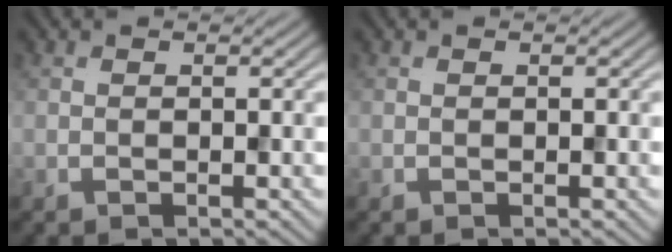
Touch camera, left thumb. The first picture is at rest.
{"total": 0.0}